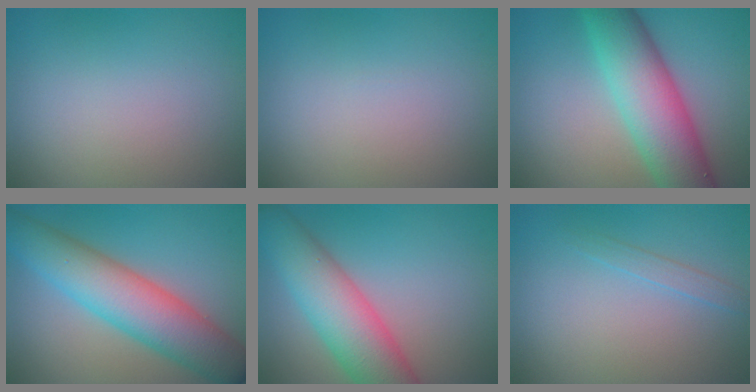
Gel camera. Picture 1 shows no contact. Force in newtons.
{"total": 0.0}
{"total": 9.1, "press": 9.1, "slide": 0.4}
{"total": 8.4, "press": 8.4, "slide": 0.1}
{"total": 8.3, "press": 8.3, "slide": 0.5}
{"total": 1.1, "press": 1.1, "slide": 0.1}